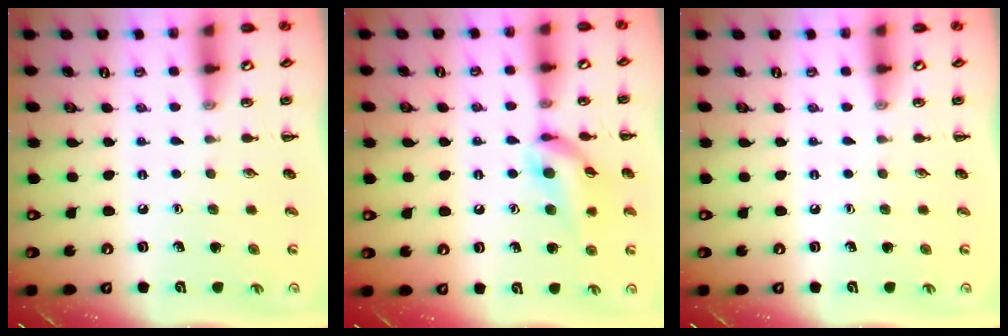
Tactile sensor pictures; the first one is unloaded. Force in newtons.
{"total": 13.2, "press": 13.0, "slide": 2.1}
{"total": 0.0}